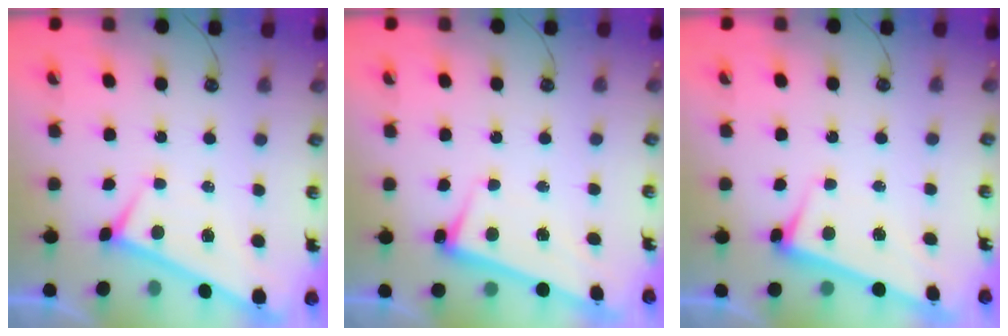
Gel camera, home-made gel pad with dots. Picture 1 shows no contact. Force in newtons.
{"total": 2.8, "press": 2.7, "slide": 0.8}
{"total": 2.9, "press": 2.8, "slide": 0.6}